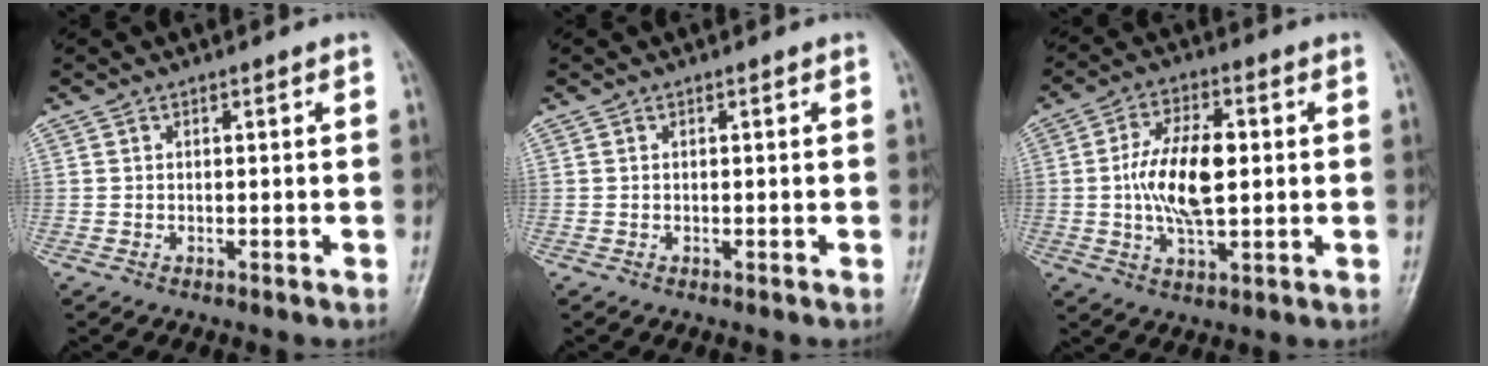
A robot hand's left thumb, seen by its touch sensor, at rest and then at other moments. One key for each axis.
{"total": 0.0}
{"total": 12.3, "fx": 0.5, "fy": 5.8, "fz": 10.8, "tx": -0.200, "ty": 0.006, "tz": 0.007}